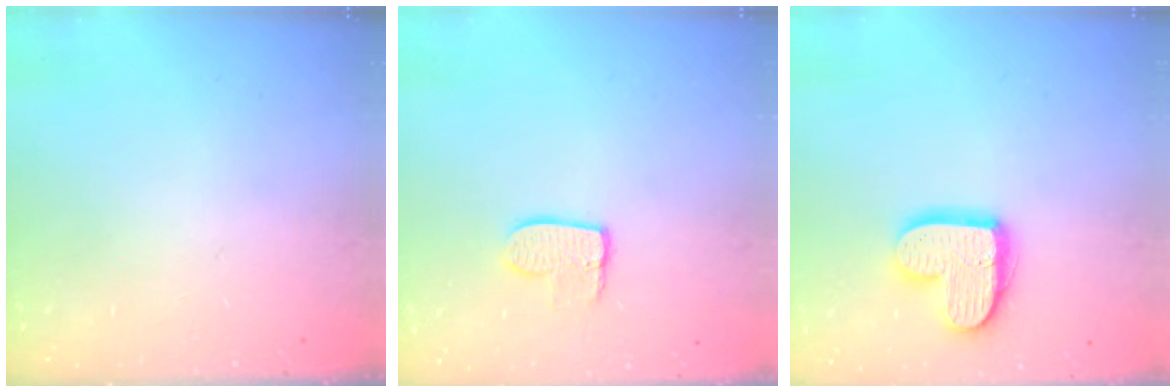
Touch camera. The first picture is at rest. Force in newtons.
{"total": 7.7, "press": 7.7, "slide": 0.5}
{"total": 14.4, "press": 14.3, "slide": 1.0}